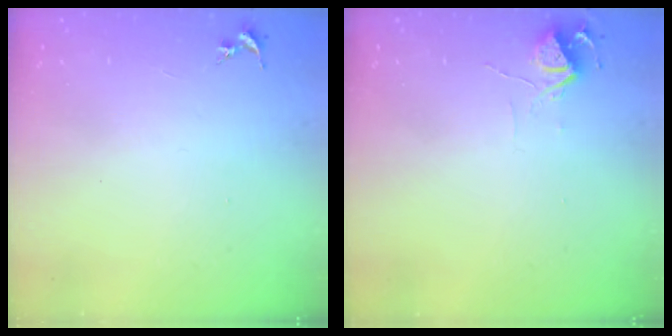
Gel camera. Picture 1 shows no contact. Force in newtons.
{"total": 6.0, "press": 6.0, "slide": 0.7}